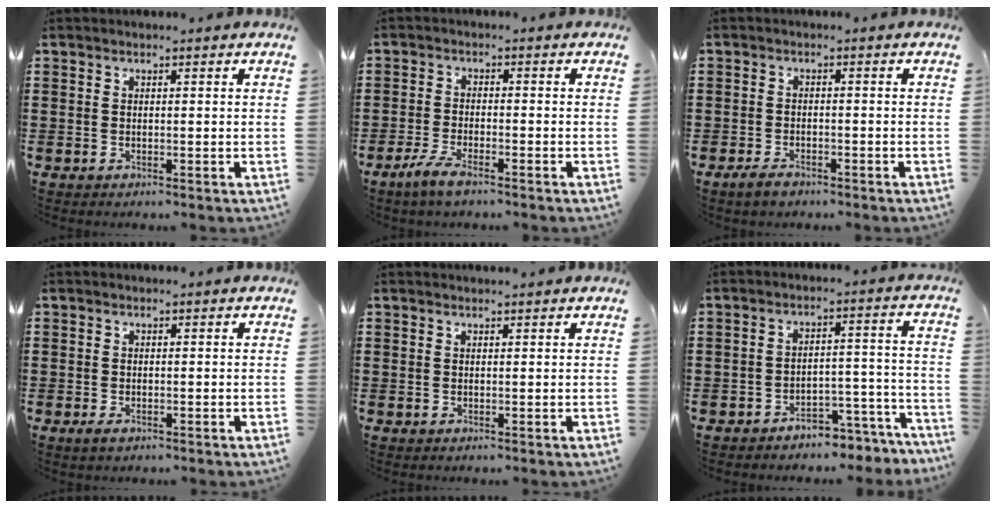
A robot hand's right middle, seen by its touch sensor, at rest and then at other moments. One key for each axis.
{"total": 4.0, "fx": -3.0, "fy": 0.8, "fz": 2.5, "tx": -0.061, "ty": -0.004, "tz": -0.061}
{"total": 2.2, "fx": -1.8, "fy": 1.0, "fz": 0.8, "tx": -0.023, "ty": 0.000, "tz": -0.038}
{"total": 0.9, "fx": -0.6, "fy": 0.6, "fz": 0.4, "tx": -0.009, "ty": -0.002, "tz": -0.013}
{"total": 0.0}
{"total": 4.8, "fx": -4.7, "fy": 0.6, "fz": 0.6, "tx": -0.014, "ty": 0.005, "tz": -0.096}